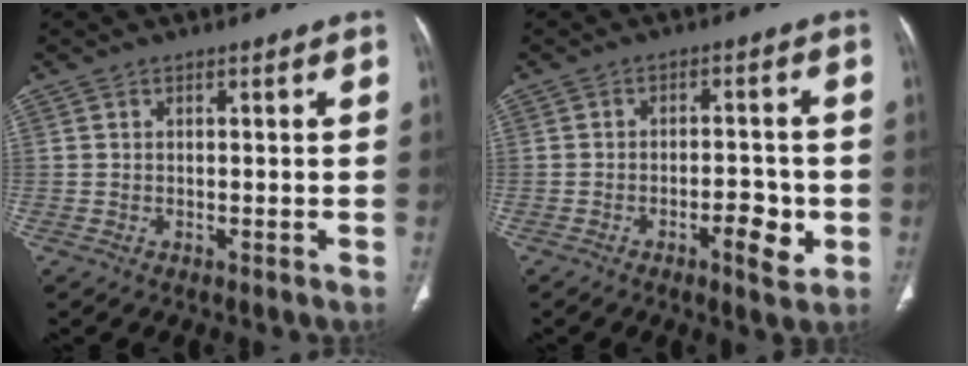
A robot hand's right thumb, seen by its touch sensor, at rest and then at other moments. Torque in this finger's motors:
{"motor_torque": [-0.29, 0.10, -0.08, -0.10, 0.04]}